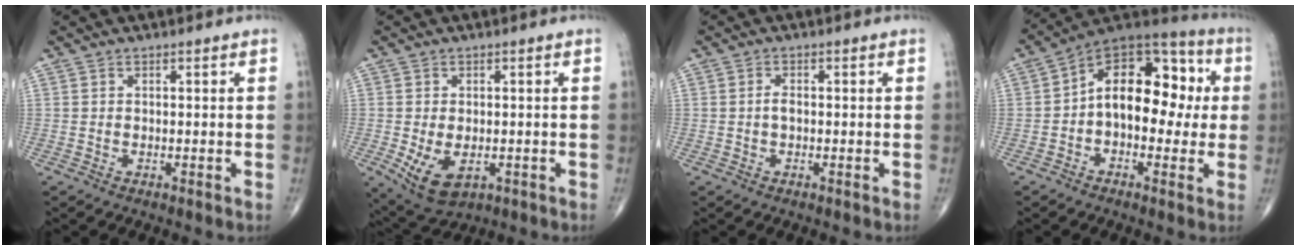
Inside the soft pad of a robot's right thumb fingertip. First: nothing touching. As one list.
[{"total": 7.7, "force": [-2.0, 4.6, 5.9], "torque": [-0.100, -0.009, -0.020]}, {"total": 1.6, "force": [-0.1, 0.9, 1.3], "torque": [-0.022, 0.003, -0.004]}, {"total": 16.9, "force": [0.5, 10.5, 13.2], "torque": [-0.154, 0.047, -0.007]}]